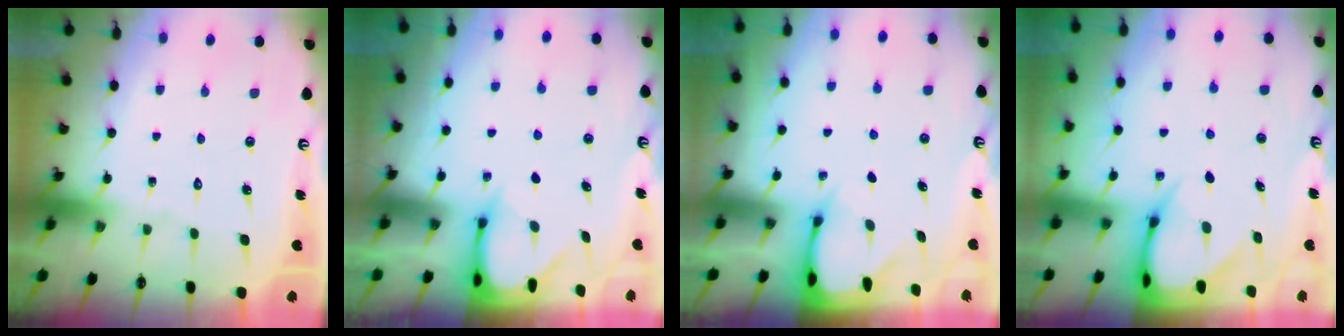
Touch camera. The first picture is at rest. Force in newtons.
{"total": 3.5, "press": 3.5, "slide": 0.3}
{"total": 2.7, "press": 2.6, "slide": 0.4}
{"total": 5.4, "press": 5.4, "slide": 0.7}